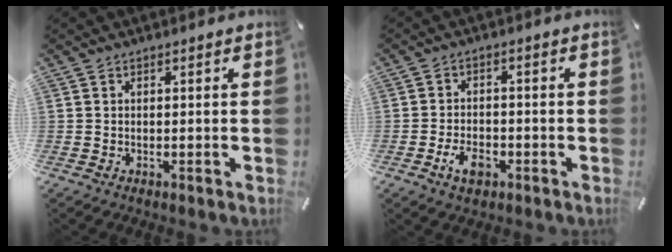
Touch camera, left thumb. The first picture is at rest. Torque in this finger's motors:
{"motor_torque": [0.13, 1.76, 0.03, 0.08, 0.10]}